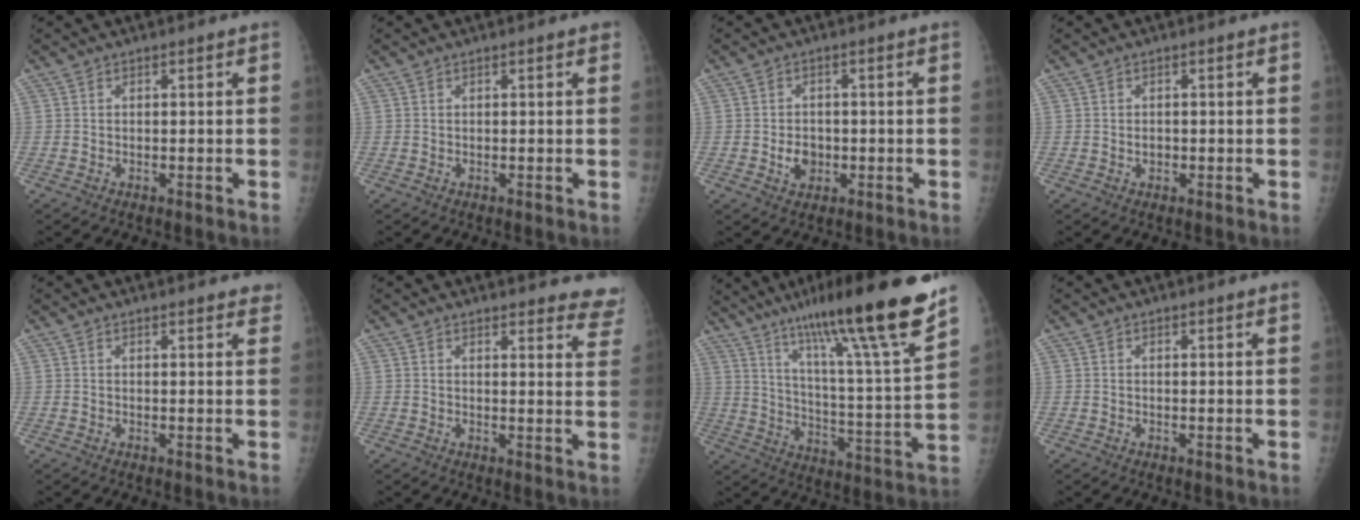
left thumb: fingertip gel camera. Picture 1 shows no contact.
{"total": 0.6, "force": [0.3, 0.1, 0.4], "torque": [-0.007, 0.001, 0.001]}
{"total": 3.9, "force": [-0.8, 3.1, 2.2], "torque": [-0.021, 0.004, -0.009]}
{"total": 1.2, "force": [-0.2, 1.0, 0.7], "torque": [-0.007, 0.002, -0.001]}
{"total": 4.4, "force": [4.0, 1.1, 1.5], "torque": [0.004, -0.012, 0.037]}
{"total": 10.7, "force": [10.4, 2.2, 1.8], "torque": [0.026, -0.076, 0.082]}
{"total": 24.9, "force": [17.4, 1.7, 17.7], "torque": [-0.264, -0.067, 0.277]}
{"total": 1.3, "force": [0.9, 0.0, 0.9], "torque": [-0.006, -0.001, 0.012]}